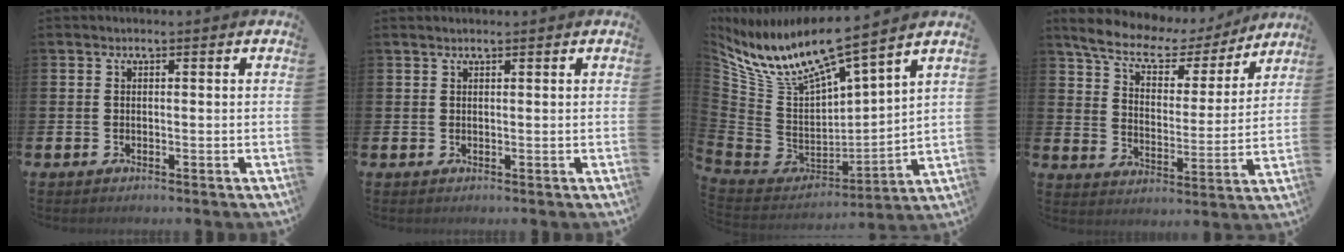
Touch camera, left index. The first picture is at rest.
{"total": 0.8, "force": [0.7, 0.1, 0.2], "torque": [0.001, 0.001, 0.012]}
{"total": 11.0, "force": [9.7, 1.1, 5.0], "torque": [-0.144, -0.076, 0.166]}
{"total": 8.2, "force": [7.0, 3.1, 2.9], "torque": [-0.086, -0.046, 0.118]}